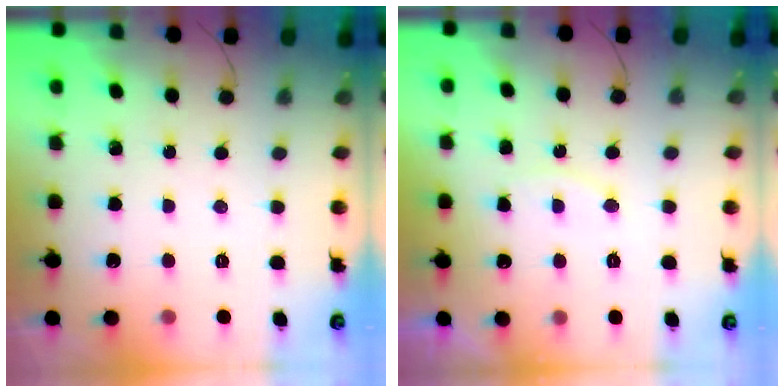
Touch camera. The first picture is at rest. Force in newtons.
{"total": 6.8, "press": 6.8, "slide": 0.6}